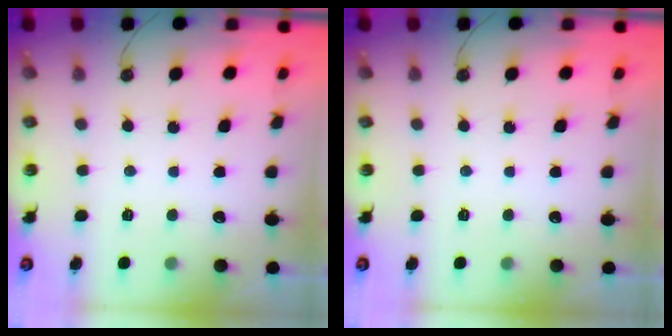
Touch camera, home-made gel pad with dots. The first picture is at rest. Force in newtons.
{"total": 0.0}